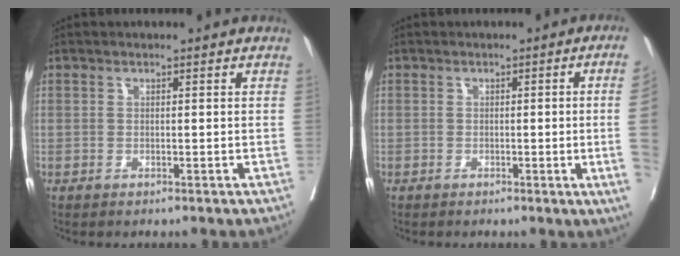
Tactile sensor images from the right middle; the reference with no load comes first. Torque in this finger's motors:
{"motor_torque": [0.36, -0.35, -0.27, -0.07]}